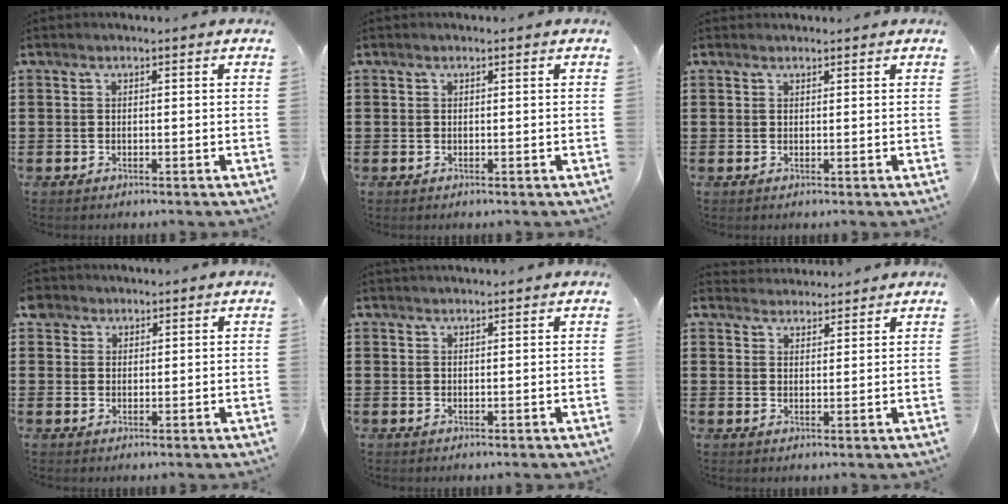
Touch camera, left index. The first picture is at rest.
{"total": 0.0}
{"total": 0.7, "force": [0.7, 0.1, 0.1], "torque": [-0.003, 0.000, 0.015]}
{"total": 2.6, "force": [1.8, 1.9, 0.1], "torque": [-0.013, 0.011, 0.035]}
{"total": 1.0, "force": [1.0, 0.0, 0.2], "torque": [-0.004, -0.001, 0.020]}
{"total": 2.6, "force": [2.6, 0.4, -0.4], "torque": [0.000, -0.005, 0.050]}